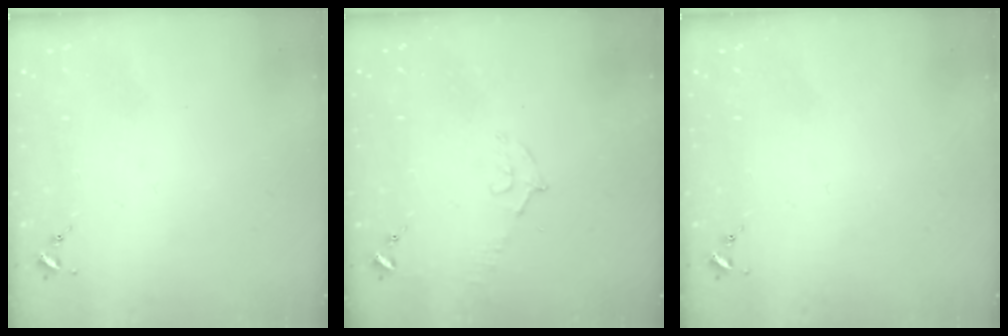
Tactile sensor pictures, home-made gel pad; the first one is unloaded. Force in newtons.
{"total": 7.3, "press": 7.2, "slide": 0.9}
{"total": 0.0}